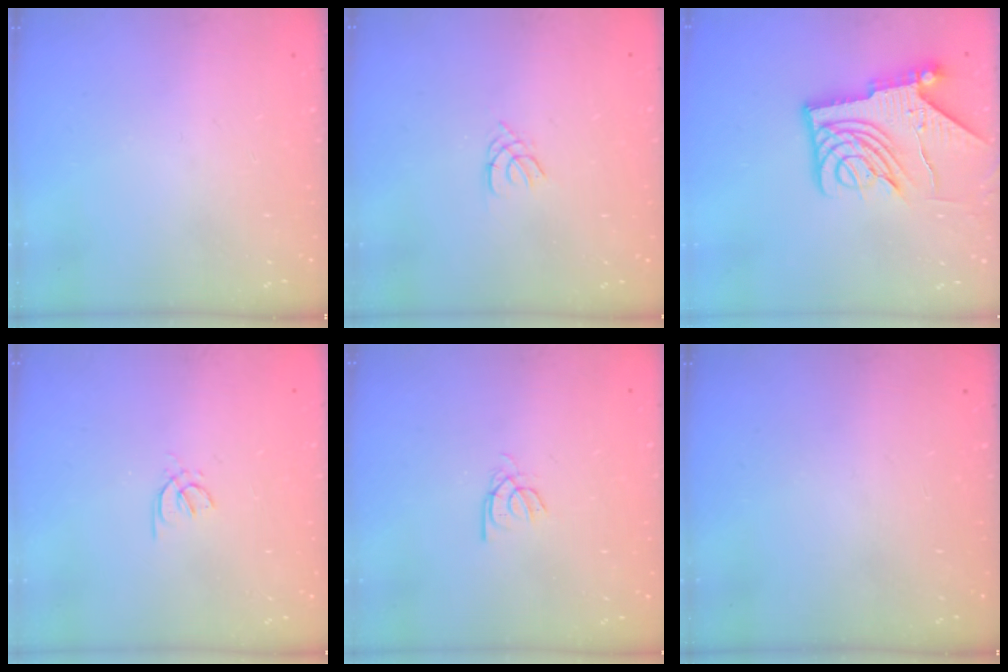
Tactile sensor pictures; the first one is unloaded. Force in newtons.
{"total": 1.4, "press": 1.4, "slide": 0.3}
{"total": 13.5, "press": 13.4, "slide": 1.6}
{"total": 1.2, "press": 1.2, "slide": 0.4}
{"total": 2.2, "press": 2.2, "slide": 0.2}
{"total": 0.0}